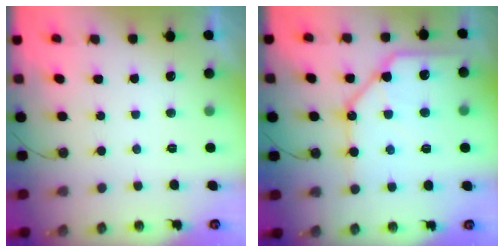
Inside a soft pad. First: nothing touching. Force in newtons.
{"total": 14.2, "press": 14.1, "slide": 1.9}